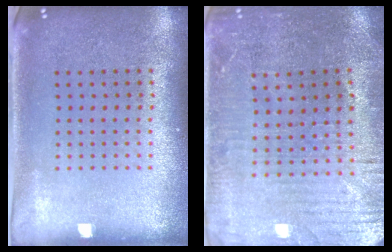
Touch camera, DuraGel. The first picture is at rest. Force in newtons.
{"total": 1.4, "press": 1.3, "slide": 0.5}